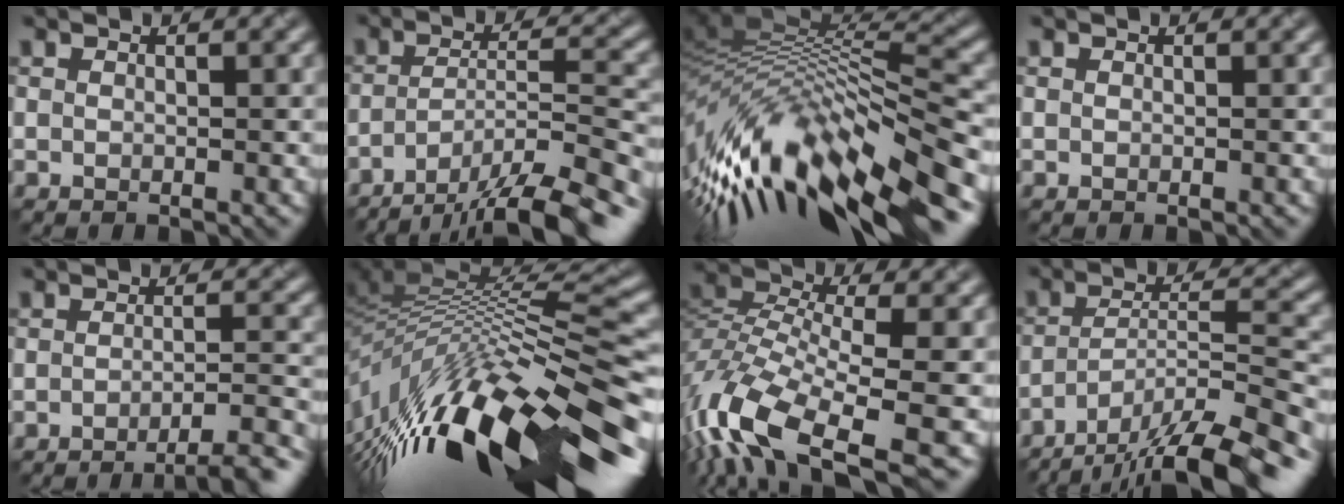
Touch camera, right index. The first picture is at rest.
{"total": 11.3, "force": [-8.5, 2.5, 7.0], "torque": [-0.107, 0.008, -0.133]}
{"total": 14.4, "force": [-6.2, 4.7, 12.1], "torque": [-0.242, 0.017, -0.105]}
{"total": 0.0}
{"total": 5.1, "force": [-3.5, 1.0, 3.6], "torque": [-0.043, 0.007, -0.049]}
{"total": 16.4, "force": [-5.2, 5.1, 14.7], "torque": [-0.274, -0.006, -0.085]}
{"total": 10.9, "force": [-5.4, 4.7, 8.2], "torque": [-0.179, -0.005, -0.106]}
{"total": 13.1, "force": [-10.3, 3.2, 7.5], "torque": [-0.123, 0.004, -0.165]}